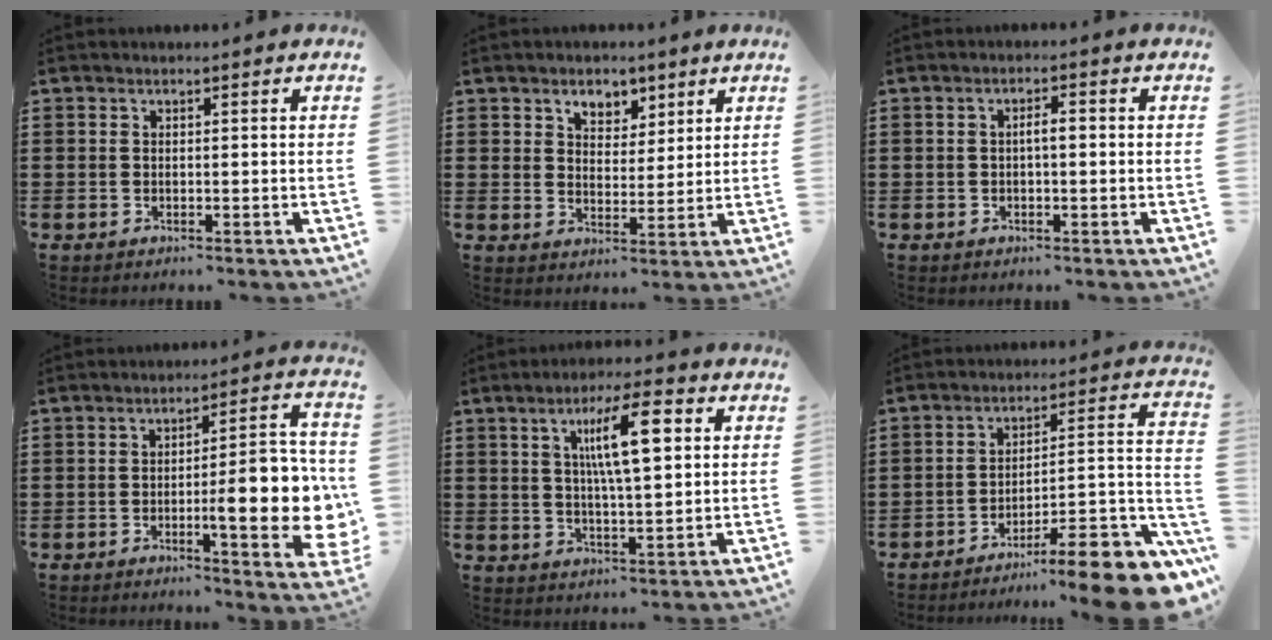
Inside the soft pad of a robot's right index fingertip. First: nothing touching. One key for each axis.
{"total": 4.3, "fx": 2.9, "fy": 2.8, "fz": 1.5, "tx": -0.028, "ty": 0.006, "tz": 0.050}
{"total": 2.0, "fx": -0.1, "fy": 0.5, "fz": 1.9, "tx": -0.036, "ty": 0.003, "tz": -0.004}
{"total": 13.4, "fx": -2.0, "fy": 3.6, "fz": 12.8, "tx": -0.170, "ty": -0.009, "tz": -0.035}
{"total": 9.6, "fx": 2.9, "fy": 2.1, "fz": 8.9, "tx": -0.162, "ty": 0.004, "tz": 0.042}
{"total": 10.5, "fx": -8.0, "fy": 1.1, "fz": 6.7, "tx": -0.074, "ty": 0.006, "tz": -0.150}